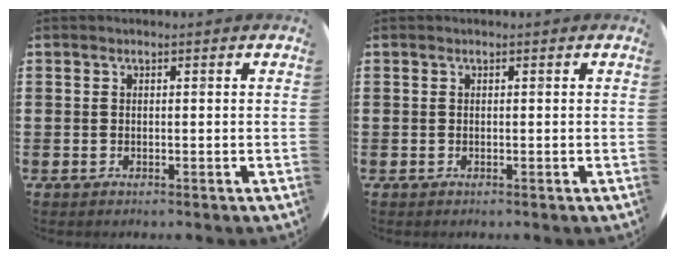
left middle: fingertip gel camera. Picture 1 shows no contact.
{"total": 0.0}